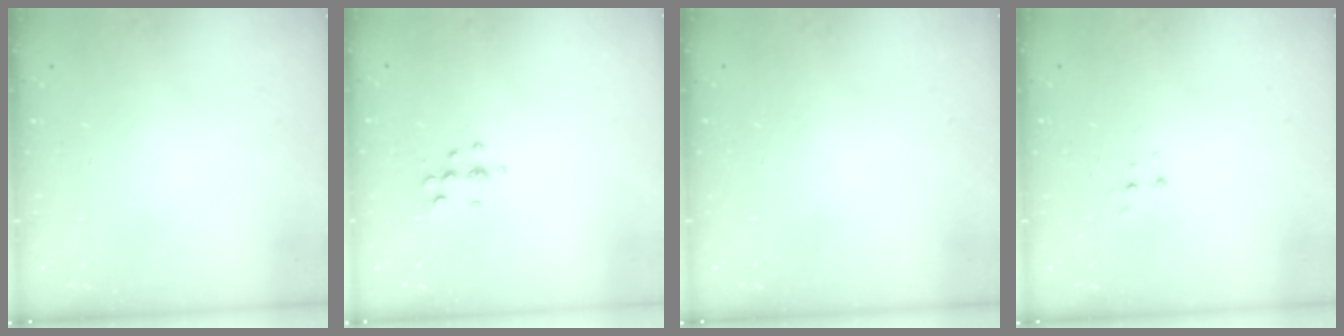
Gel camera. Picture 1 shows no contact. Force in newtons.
{"total": 5.0, "press": 4.8, "slide": 1.4}
{"total": 0.0}
{"total": 4.2, "press": 4.2, "slide": 0.5}